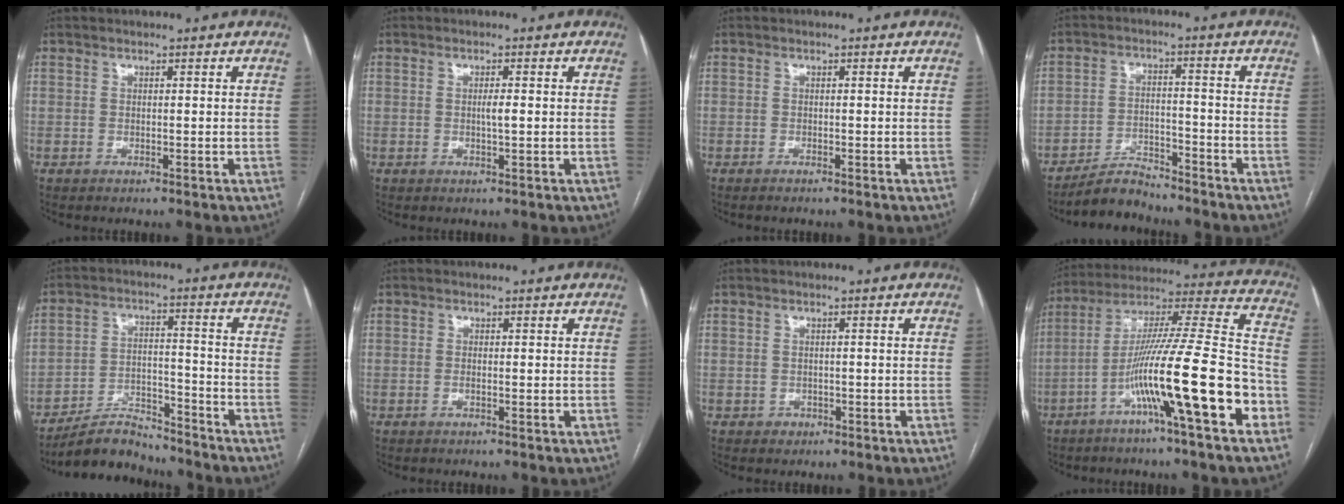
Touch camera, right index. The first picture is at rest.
{"total": 1.5, "force": [0.0, 0.1, 1.5], "torque": [-0.029, 0.000, 0.000]}
{"total": 0.8, "force": [-0.7, 0.1, 0.4], "torque": [-0.013, -0.002, -0.009]}
{"total": 5.8, "force": [-5.5, 1.5, 0.8], "torque": [-0.016, -0.002, -0.096]}
{"total": 8.3, "force": [-7.8, 2.2, 1.5], "torque": [-0.025, 0.010, -0.136]}
{"total": 0.9, "force": [-0.2, 0.1, 0.9], "torque": [-0.020, -0.002, -0.003]}
{"total": 1.4, "force": [-0.6, 1.2, 0.1], "torque": [0.000, 0.005, -0.007]}
{"total": 20.2, "force": [-8.3, 0.2, 18.5], "torque": [-0.297, -0.001, -0.145]}